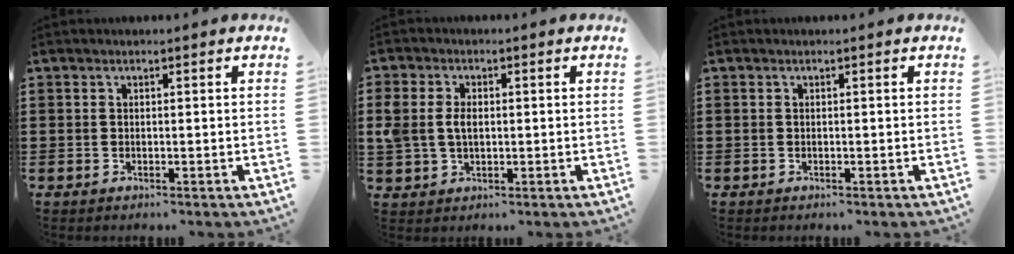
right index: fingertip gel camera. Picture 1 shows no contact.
{"total": 3.9, "force": [0.2, 2.7, 2.8], "torque": [-0.075, 0.005, -0.004]}
{"total": 0.0}